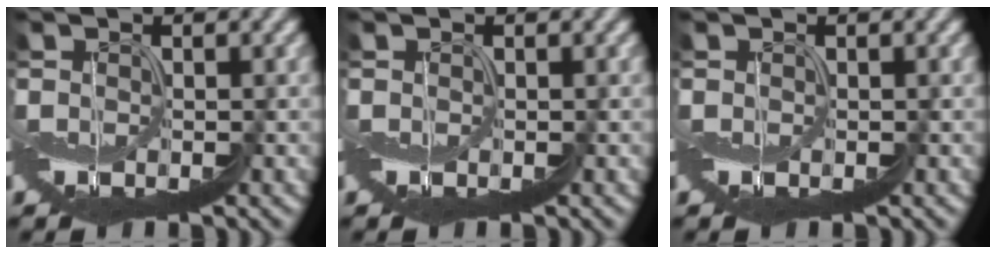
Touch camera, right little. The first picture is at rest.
{"total": 0.0}
{"total": 0.0}